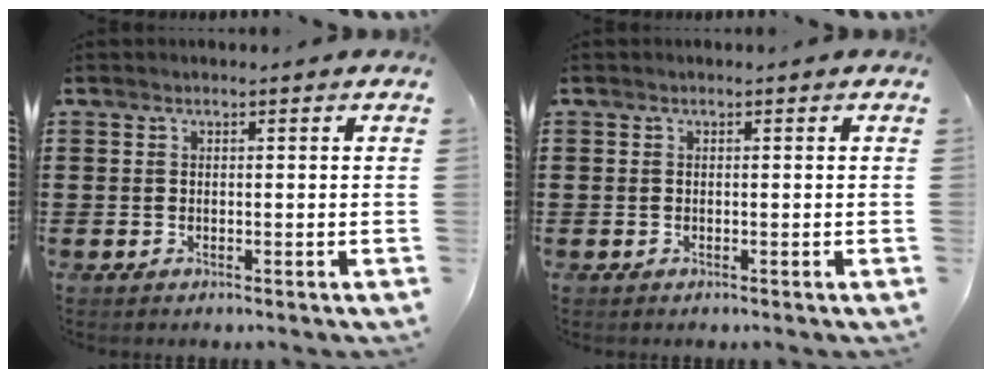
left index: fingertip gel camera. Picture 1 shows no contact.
{"total": 0.0}